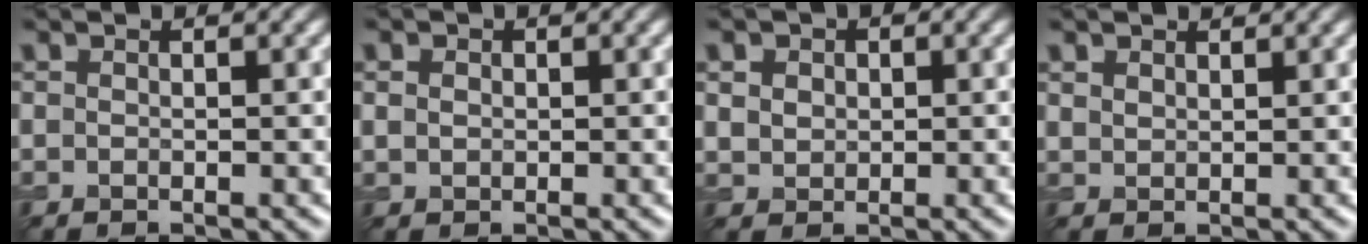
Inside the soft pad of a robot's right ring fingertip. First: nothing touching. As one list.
[{"total": 1.1, "force": [0.2, 0.9, 0.5], "torque": [-0.010, 0.000, 0.005]}, {"total": 3.3, "force": [1.4, 2.6, 1.5], "torque": [-0.036, 0.008, 0.019]}, {"total": 1.6, "force": [1.4, 0.7, 0.4], "torque": [-0.013, 0.002, 0.027]}]